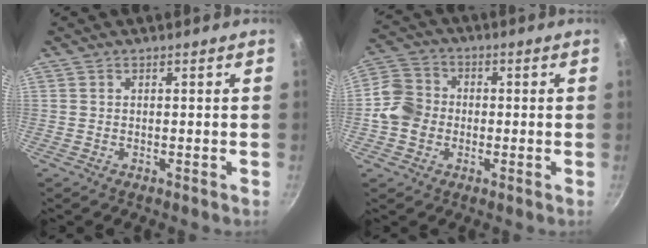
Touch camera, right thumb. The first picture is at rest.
{"total": 8.1, "force": [-1.3, 7.0, 3.8], "torque": [-0.048, 0.017, -0.044]}